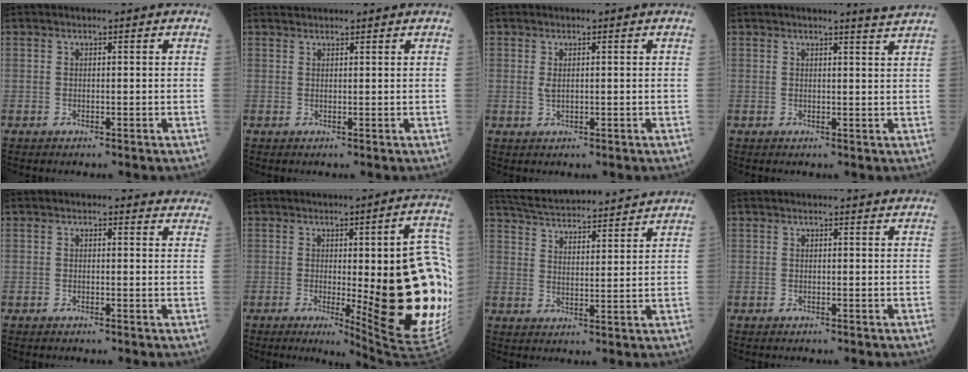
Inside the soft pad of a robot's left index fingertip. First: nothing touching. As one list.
[{"total": 1.6, "force": [1.6, 0.1, 0.0], "torque": [-0.005, 0.023, 0.034]}, {"total": 1.1, "force": [0.2, 0.4, 1.0], "torque": [-0.022, -0.003, 0.008]}, {"total": 2.2, "force": [2.0, -0.9, 0.0], "torque": [-0.015, -0.018, 0.022]}, {"total": 5.0, "force": [4.8, 1.5, 0.0], "torque": [0.023, -0.014, 0.020]}, {"total": 21.1, "force": [-1.6, 3.2, 20.8], "torque": [-0.170, -0.004, 0.000]}, {"total": 21.2, "force": [20.0, 2.1, 6.9], "torque": [-0.120, 0.020, 0.286]}, {"total": 3.8, "force": [3.7, 0.3, 0.7], "torque": [-0.011, 0.012, 0.035]}]